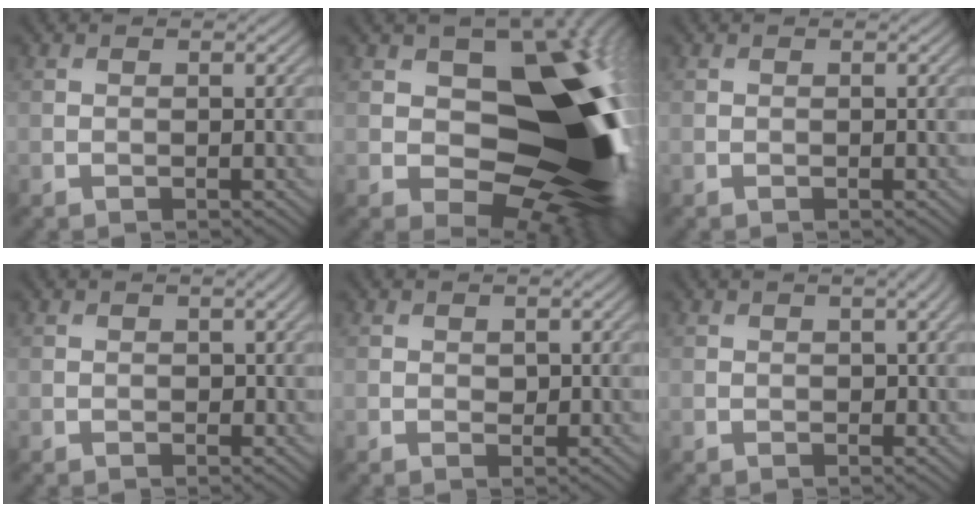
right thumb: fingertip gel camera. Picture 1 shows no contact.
{"total": 18.9, "force": [-0.1, 11.5, 14.9], "torque": [-0.149, -0.003, 0.007]}
{"total": 0.0}
{"total": 0.7, "force": [0.3, 0.3, 0.5], "torque": [-0.005, 0.002, 0.009]}
{"total": 0.7, "force": [0.3, 0.6, 0.3], "torque": [-0.006, 0.000, 0.006]}
{"total": 1.2, "force": [0.6, 0.5, 1.0], "torque": [-0.013, 0.002, 0.015]}